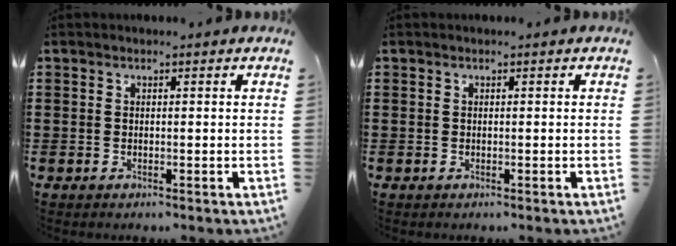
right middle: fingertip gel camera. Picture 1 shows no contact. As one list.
[{"total": 0.0}]